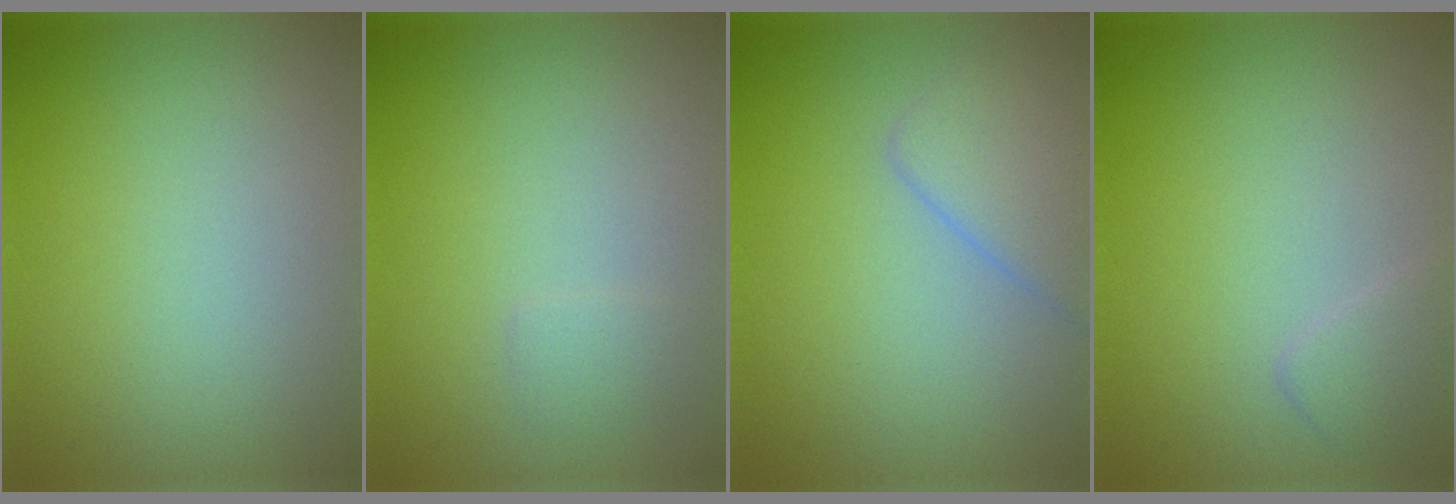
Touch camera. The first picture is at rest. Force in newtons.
{"total": 0.7, "press": 0.7, "slide": 0.0}
{"total": 2.9, "press": 2.9, "slide": 0.1}
{"total": 1.4, "press": 1.4, "slide": 0.1}